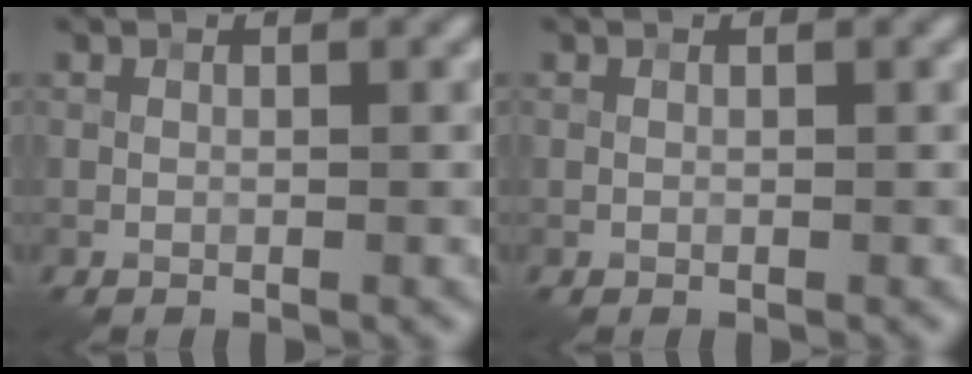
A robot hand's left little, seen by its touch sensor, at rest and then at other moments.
{"total": 0.0}